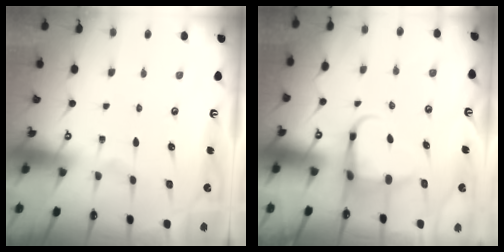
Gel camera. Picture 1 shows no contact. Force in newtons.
{"total": 5.0, "press": 5.0, "slide": 0.2}